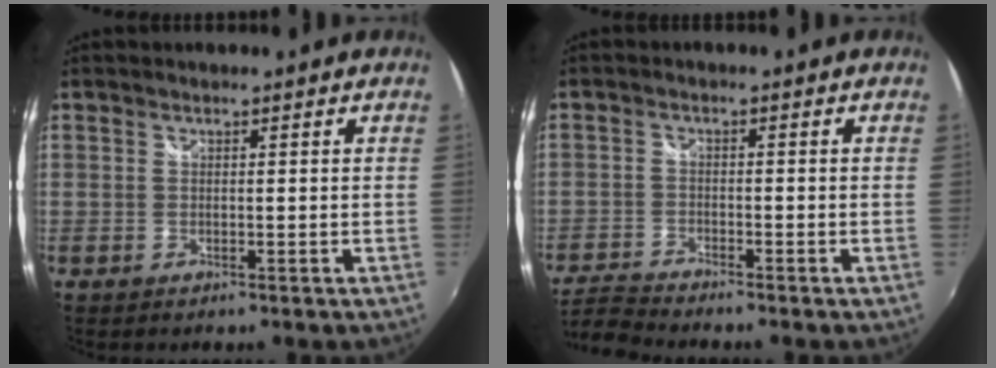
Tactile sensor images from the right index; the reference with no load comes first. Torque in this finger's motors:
{"motor_torque": [-0.07, -0.48, -0.36, -0.10]}